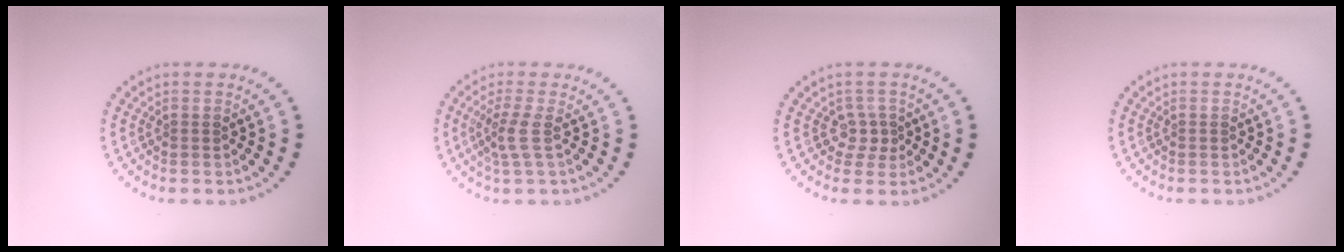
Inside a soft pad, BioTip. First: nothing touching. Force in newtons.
{"total": 2.0, "press": 1.4, "slide": 1.4}
{"total": 1.7, "press": 1.2, "slide": 1.2}
{"total": 0.0}